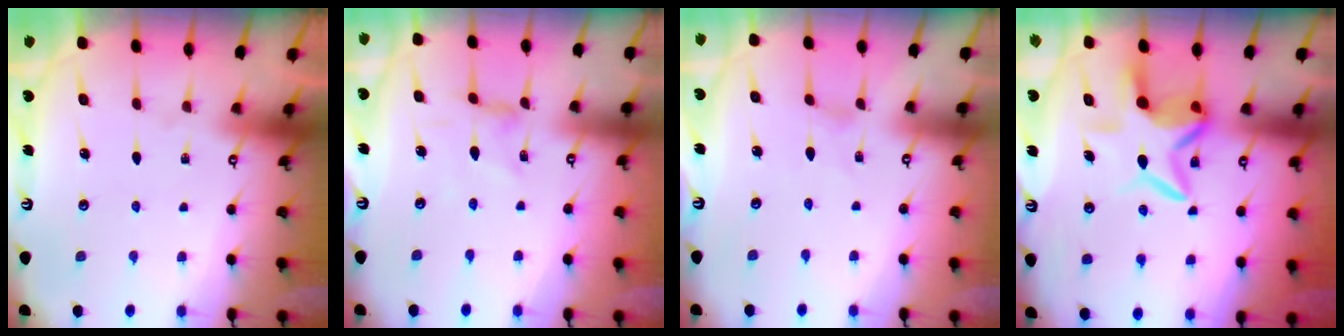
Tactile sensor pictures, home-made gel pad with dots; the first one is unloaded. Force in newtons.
{"total": 0.9, "press": 0.9, "slide": 0.3}
{"total": 0.0}
{"total": 7.2, "press": 7.1, "slide": 0.8}